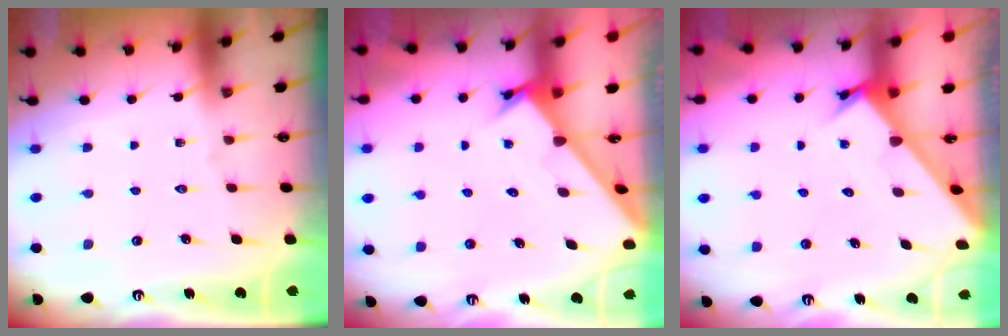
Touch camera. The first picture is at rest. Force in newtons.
{"total": 3.1, "press": 3.1, "slide": 0.3}
{"total": 2.3, "press": 2.3, "slide": 0.0}